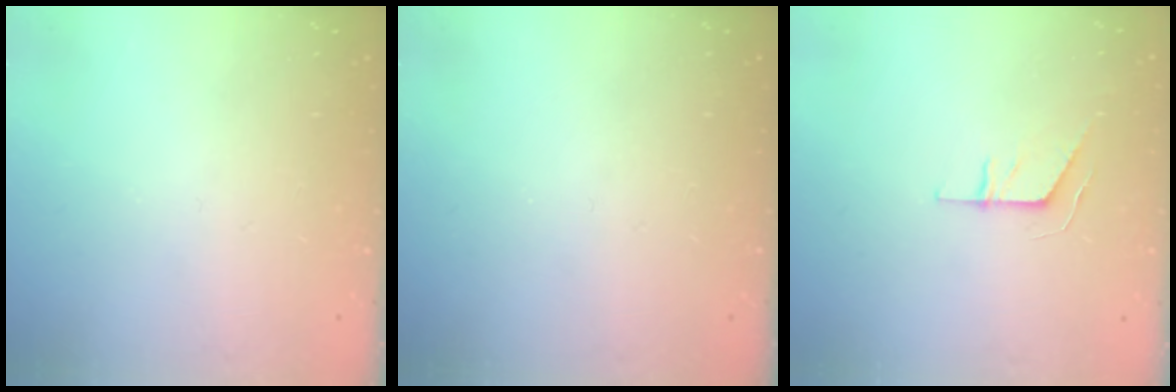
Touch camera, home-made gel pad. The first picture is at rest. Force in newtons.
{"total": 0.0}
{"total": 4.5, "press": 4.5, "slide": 0.3}